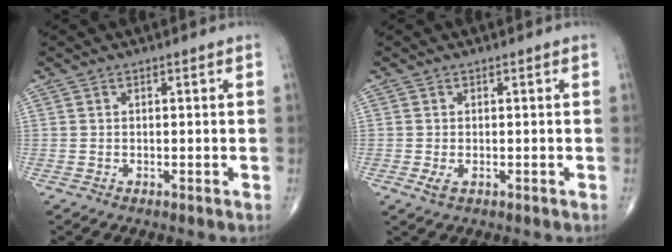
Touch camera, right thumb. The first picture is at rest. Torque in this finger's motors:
{"motor_torque": [-0.27, 0.17, 0.20, 0.18, 0.05]}